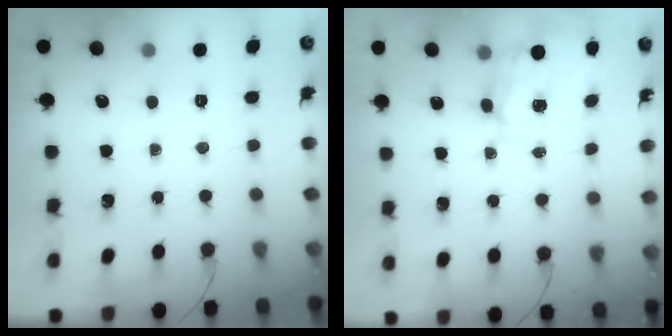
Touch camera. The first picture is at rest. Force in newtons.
{"total": 3.5, "press": 3.3, "slide": 1.0}